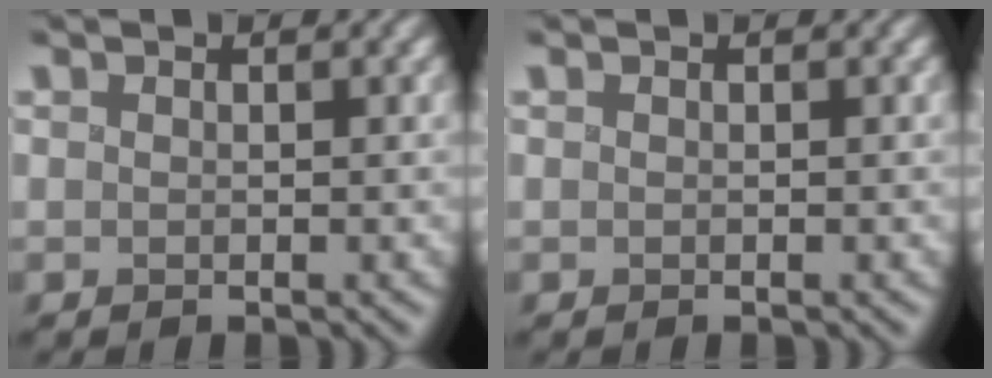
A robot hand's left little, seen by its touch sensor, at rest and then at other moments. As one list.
[{"total": 0.0}]